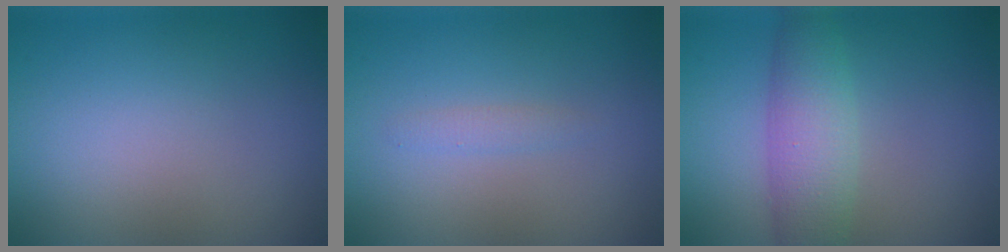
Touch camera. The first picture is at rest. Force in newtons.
{"total": 0.9, "press": 0.9, "slide": 0.0}
{"total": 4.7, "press": 4.7, "slide": 0.1}